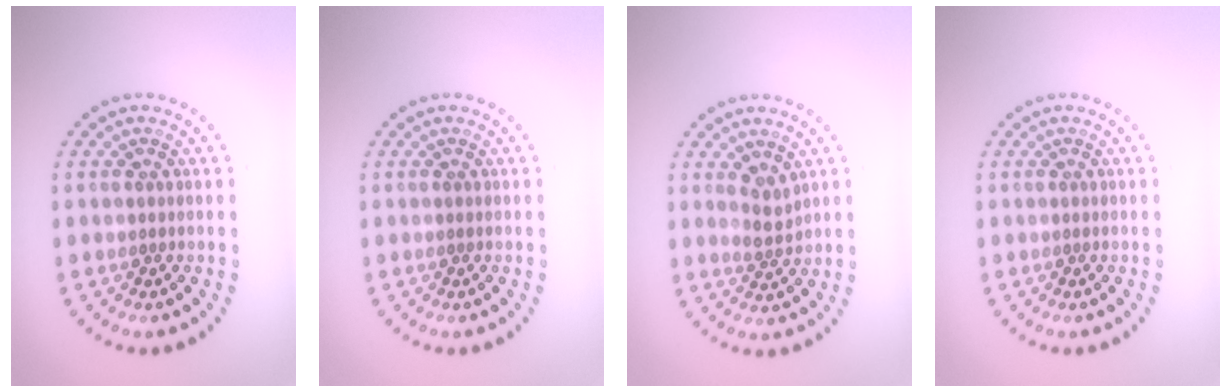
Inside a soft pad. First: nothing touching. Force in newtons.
{"total": 0.0}
{"total": 1.8, "press": 1.5, "slide": 0.9}
{"total": 0.0}